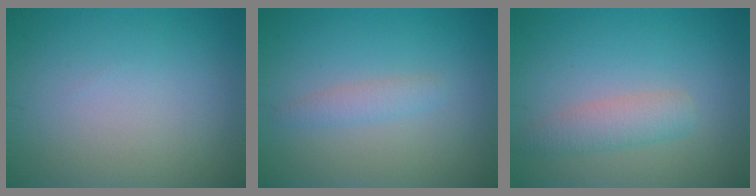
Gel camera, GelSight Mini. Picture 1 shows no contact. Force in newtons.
{"total": 1.4, "press": 1.4, "slide": 0.1}
{"total": 2.6, "press": 2.6, "slide": 0.2}